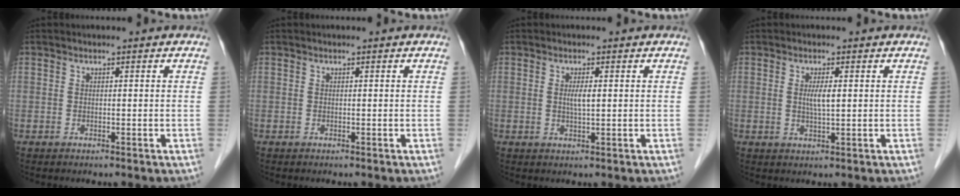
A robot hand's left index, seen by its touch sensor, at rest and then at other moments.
{"total": 0.0}
{"total": 1.9, "force": [-0.7, 0.1, 1.7], "torque": [-0.034, -0.007, -0.013]}
{"total": 2.4, "force": [-0.6, 0.2, 2.3], "torque": [-0.045, -0.008, -0.011]}